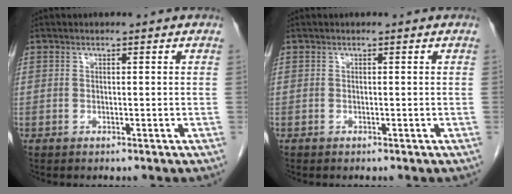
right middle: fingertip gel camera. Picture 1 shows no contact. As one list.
[{"total": 0.0}]